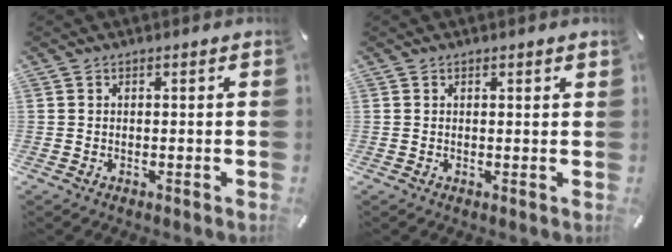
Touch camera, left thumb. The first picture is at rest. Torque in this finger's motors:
{"motor_torque": [-0.24, -0.58, -0.03, 0.08, -0.03]}